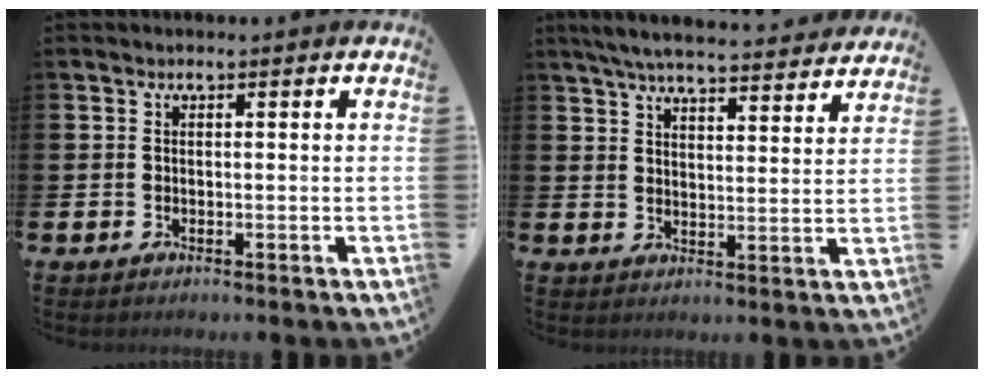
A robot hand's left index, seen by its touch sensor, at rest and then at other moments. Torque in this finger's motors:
{"motor_torque": [0.94, -1.19, 0.27, 0.15]}